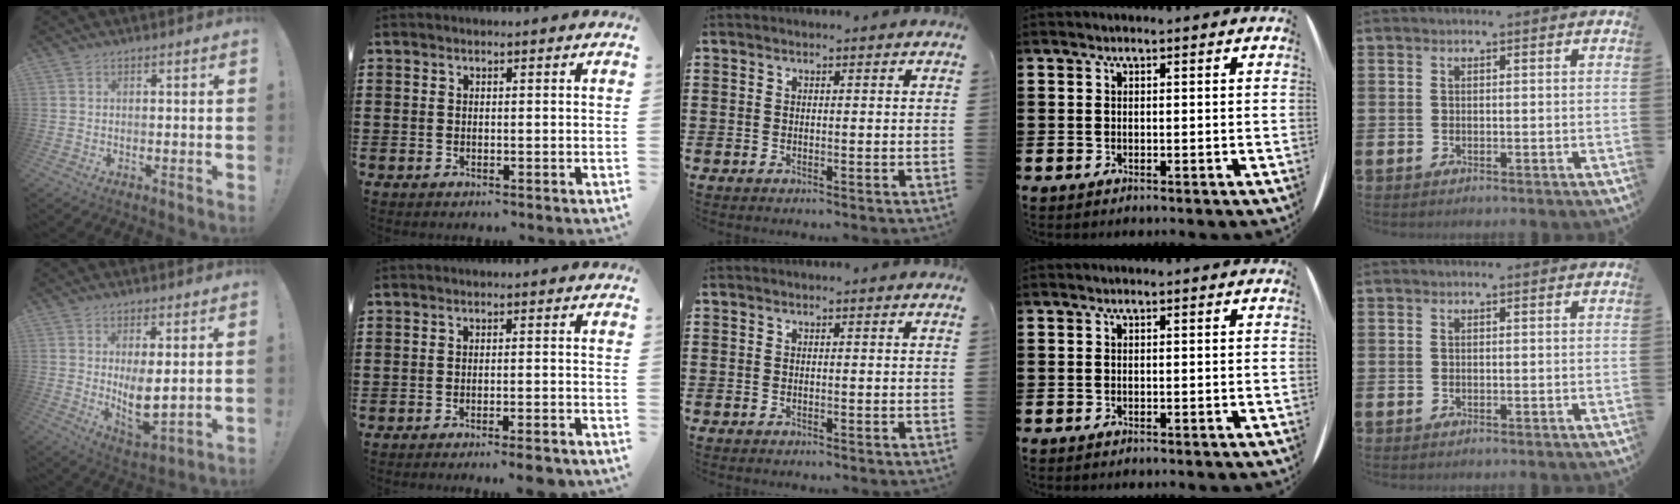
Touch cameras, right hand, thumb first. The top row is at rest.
{"thumb": {"total": 8.6, "force": [2.0, 3.6, 7.5], "torque": [-0.108, -0.033, 0.040]}, "index": {"total": 2.8, "force": [-2.4, -0.4, 1.3], "torque": [-0.023, -0.003, -0.047]}}